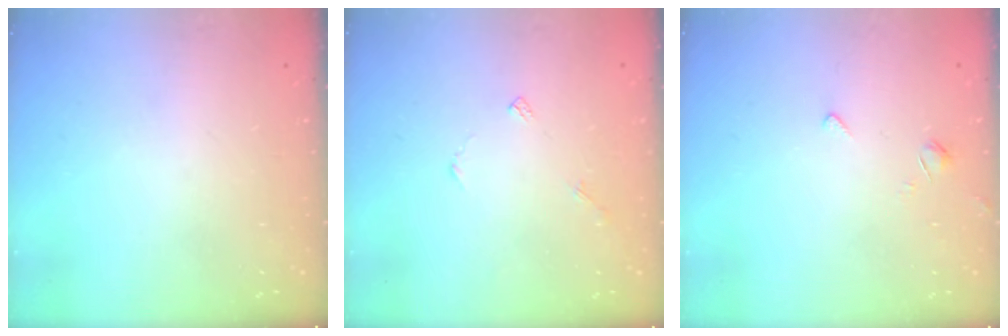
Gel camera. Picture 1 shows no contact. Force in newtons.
{"total": 3.6, "press": 3.6, "slide": 0.2}
{"total": 1.7, "press": 1.6, "slide": 0.5}